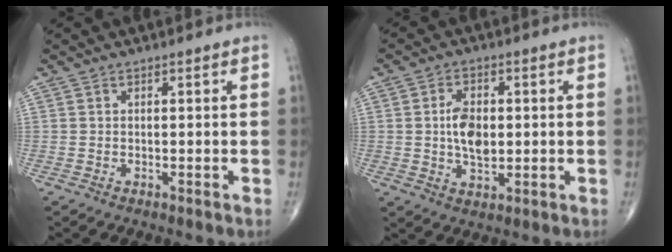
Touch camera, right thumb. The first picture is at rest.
{"total": 7.1, "force": [0.3, 4.1, 5.7], "torque": [-0.093, -0.002, 0.005]}